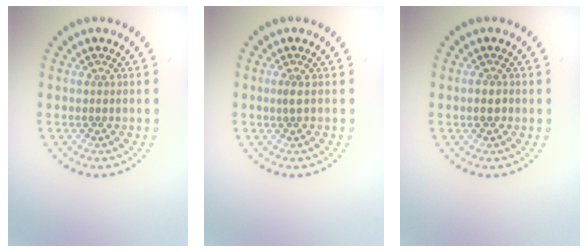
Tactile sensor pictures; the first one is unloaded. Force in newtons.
{"total": 0.8, "press": 0.5, "slide": 0.7}
{"total": 1.1, "press": 1.0, "slide": 0.2}